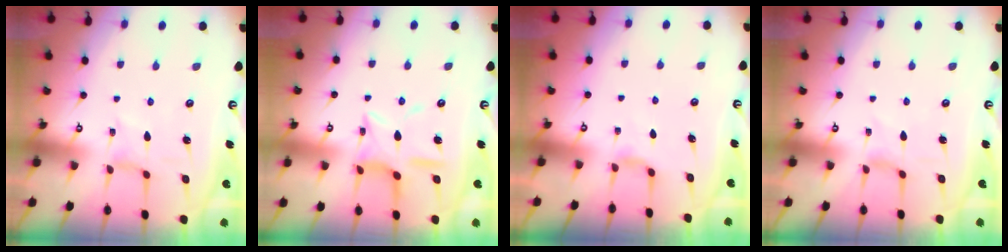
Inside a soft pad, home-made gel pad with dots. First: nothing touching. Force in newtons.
{"total": 11.6, "press": 11.6, "slide": 0.9}
{"total": 1.9, "press": 1.9, "slide": 0.4}
{"total": 1.6, "press": 1.6, "slide": 0.3}